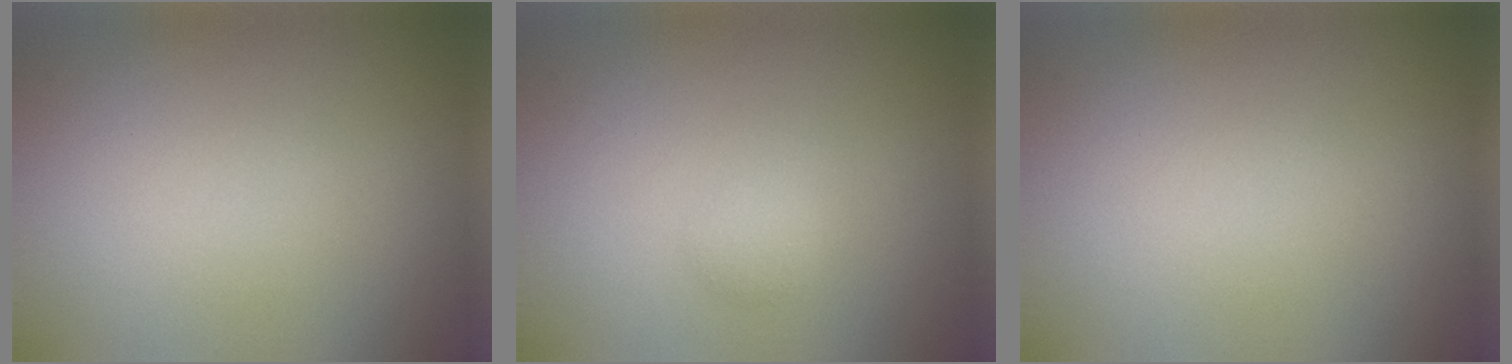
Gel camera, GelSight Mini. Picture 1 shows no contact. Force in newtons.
{"total": 1.1, "press": 1.1, "slide": 0.0}
{"total": 0.0}